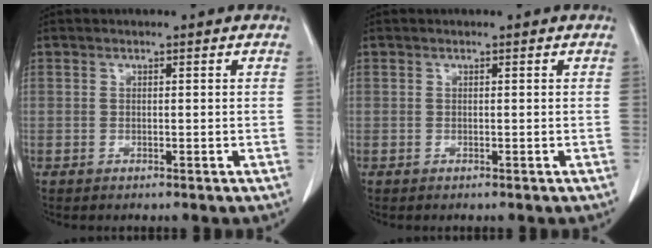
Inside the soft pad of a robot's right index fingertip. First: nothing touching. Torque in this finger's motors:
{"motor_torque": [0.00, 0.00, 0.00, 0.00]}